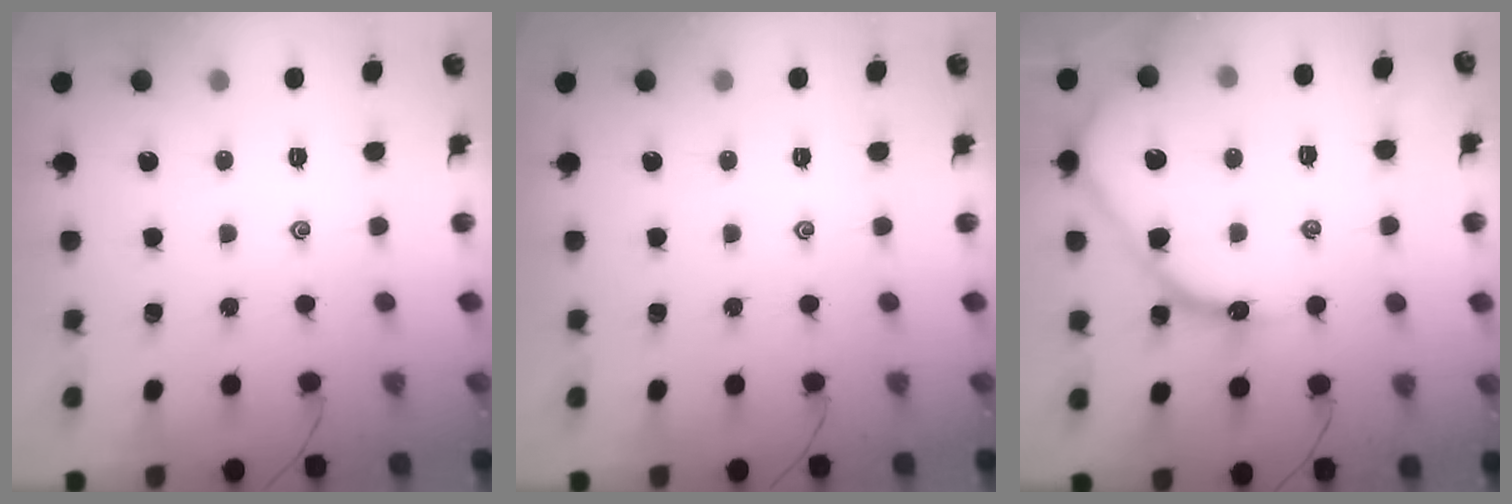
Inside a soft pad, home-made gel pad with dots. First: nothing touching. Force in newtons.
{"total": 0.0}
{"total": 13.1, "press": 13.0, "slide": 1.2}